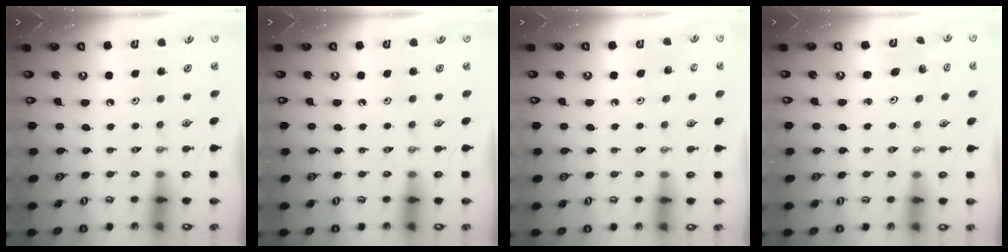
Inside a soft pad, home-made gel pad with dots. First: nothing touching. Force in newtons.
{"total": 0.0}
{"total": 4.6, "press": 4.5, "slide": 1.1}
{"total": 2.7, "press": 2.7, "slide": 0.3}